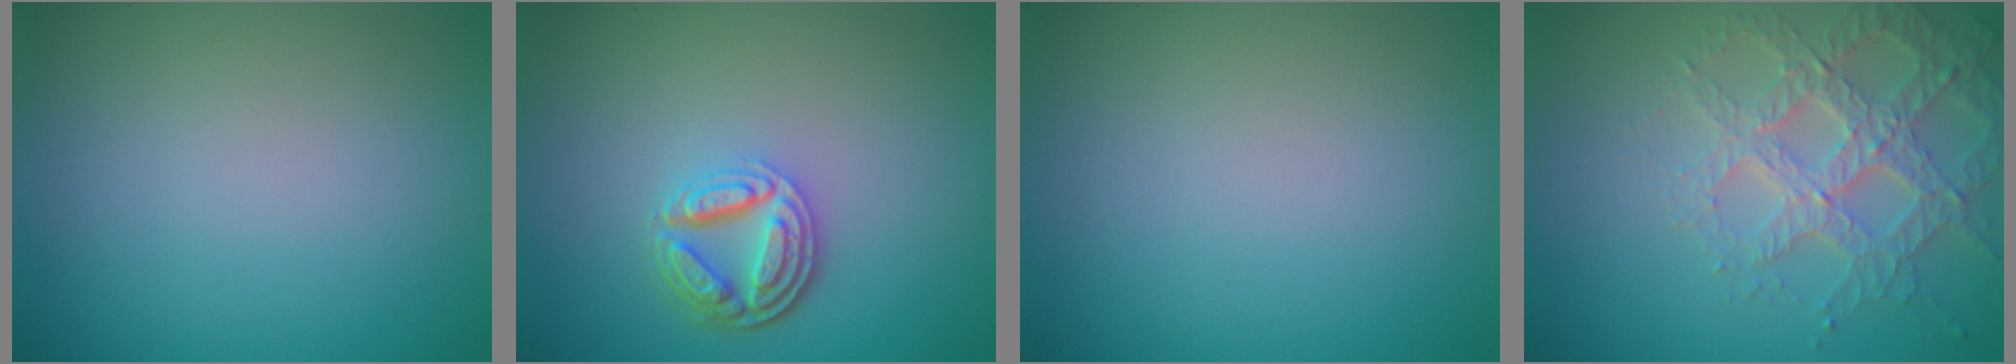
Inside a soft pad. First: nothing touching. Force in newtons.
{"total": 4.4, "press": 3.4, "slide": 2.8}
{"total": 0.0}
{"total": 4.0, "press": 3.8, "slide": 1.0}